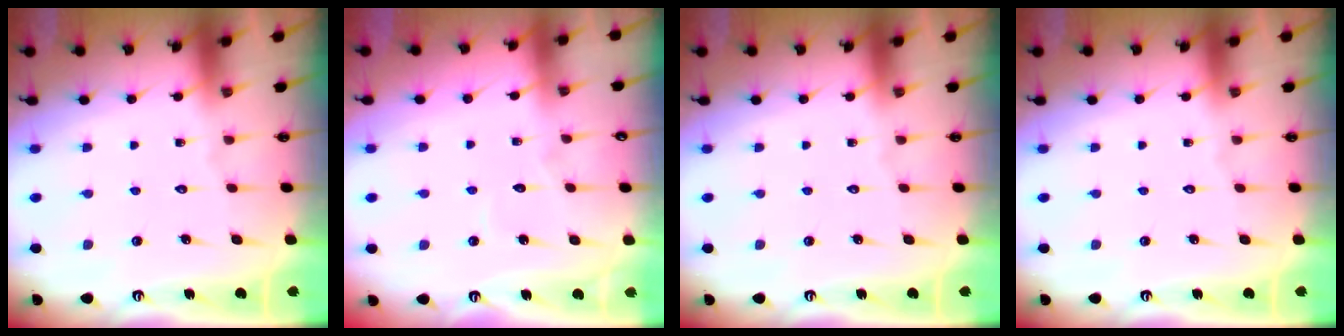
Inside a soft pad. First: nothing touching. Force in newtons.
{"total": 2.6, "press": 2.6, "slide": 0.2}
{"total": 0.0}
{"total": 0.0}